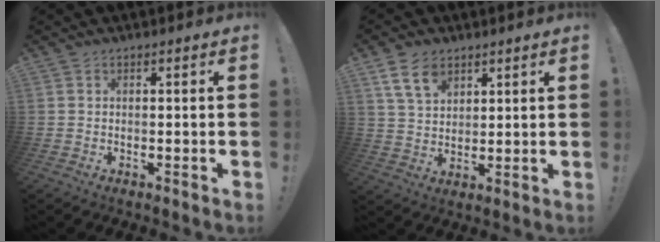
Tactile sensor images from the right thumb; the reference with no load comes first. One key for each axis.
{"total": 9.7, "fx": 5.7, "fy": 6.1, "fz": 4.9, "tx": -0.082, "ty": -0.018, "tz": 0.111}